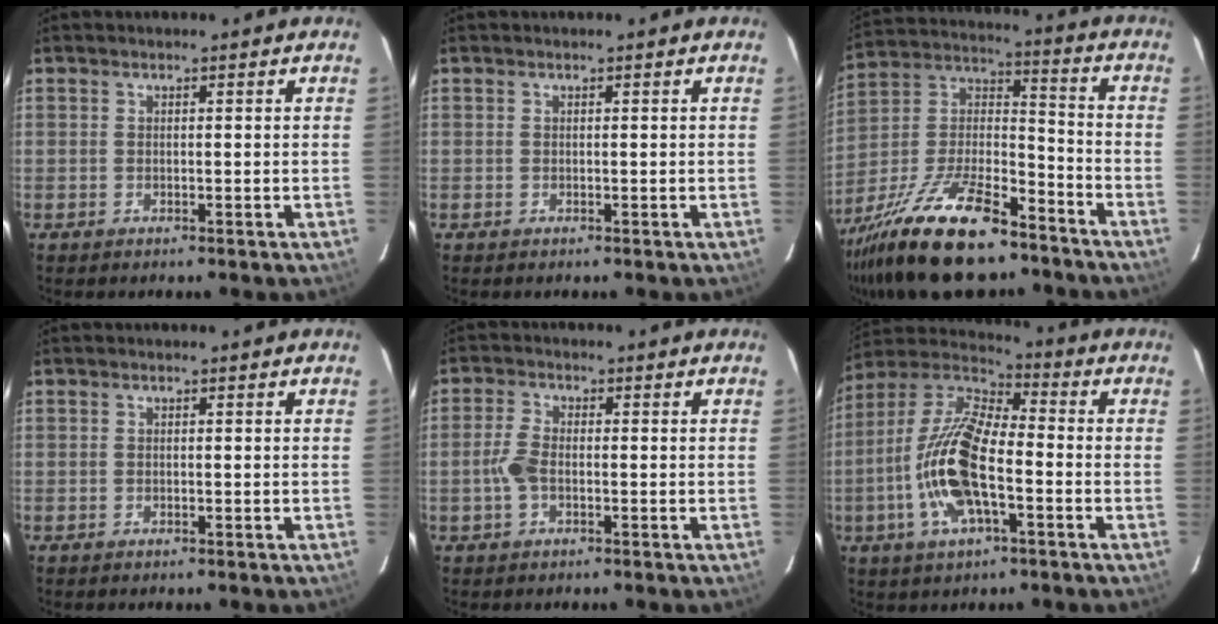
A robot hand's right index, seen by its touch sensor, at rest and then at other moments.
{"total": 0.0}
{"total": 23.5, "force": [-16.6, 7.9, 14.7], "torque": [-0.297, -0.012, -0.283]}
{"total": 0.0}
{"total": 4.0, "force": [-1.0, 2.0, 3.3], "torque": [-0.079, 0.005, -0.020]}
{"total": 16.5, "force": [-4.5, 6.4, 14.6], "torque": [-0.302, 0.000, -0.094]}